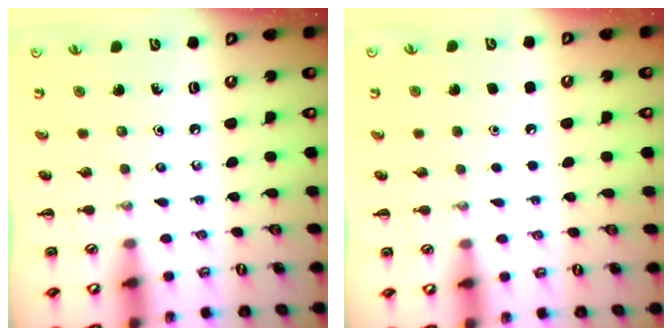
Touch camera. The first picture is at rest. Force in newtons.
{"total": 1.6, "press": 1.6, "slide": 0.1}